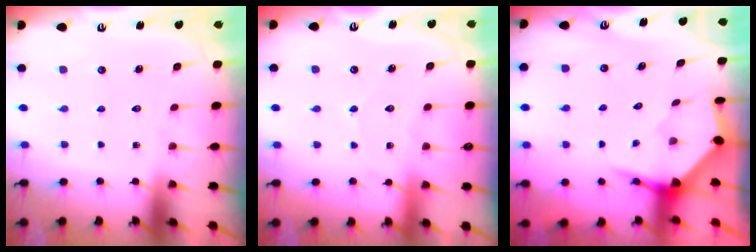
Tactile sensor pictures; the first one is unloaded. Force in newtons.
{"total": 2.5, "press": 2.5, "slide": 0.3}
{"total": 4.0, "press": 3.9, "slide": 0.4}